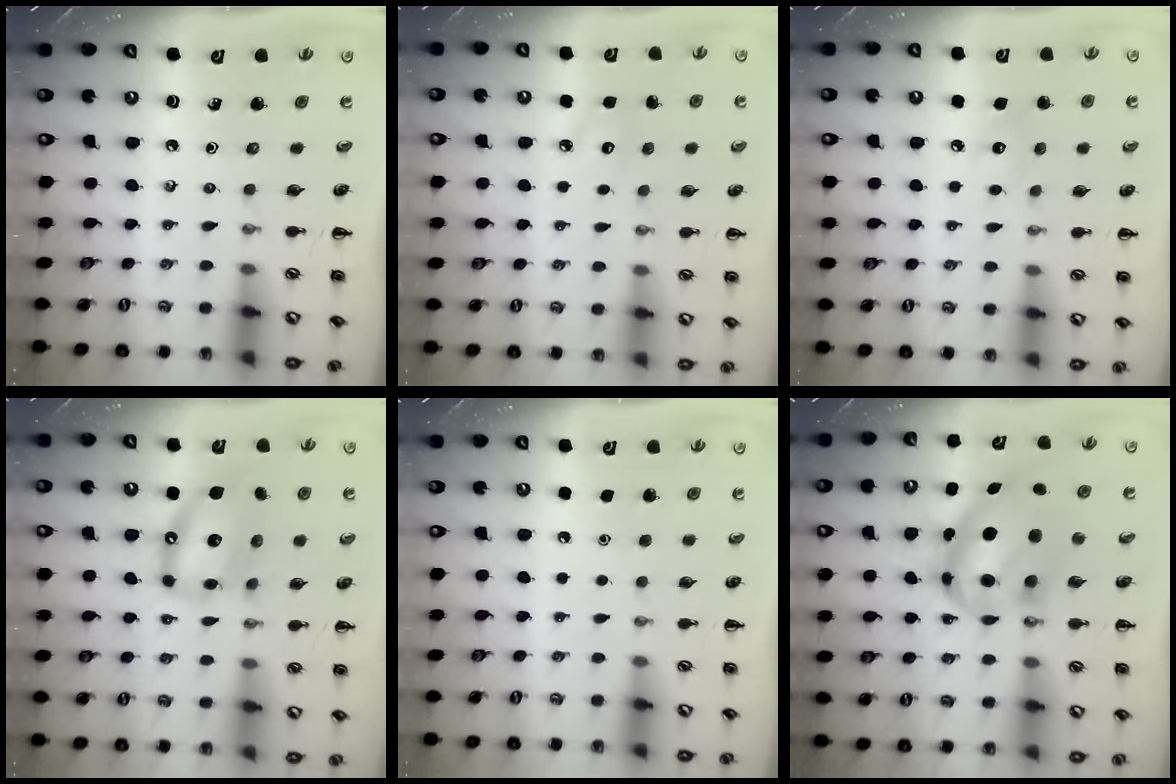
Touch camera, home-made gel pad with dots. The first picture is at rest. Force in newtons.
{"total": 6.3, "press": 6.1, "slide": 1.7}
{"total": 5.9, "press": 5.7, "slide": 1.6}
{"total": 13.8, "press": 13.3, "slide": 3.7}
{"total": 1.8, "press": 1.8, "slide": 0.1}
{"total": 10.4, "press": 10.1, "slide": 2.3}